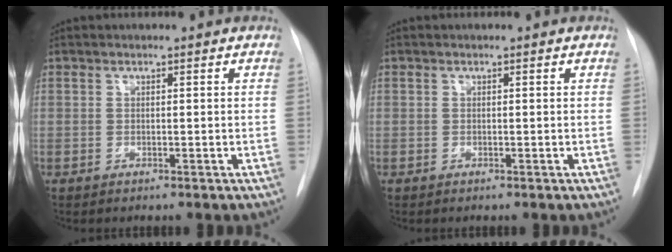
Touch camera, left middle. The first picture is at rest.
{"total": 0.0}